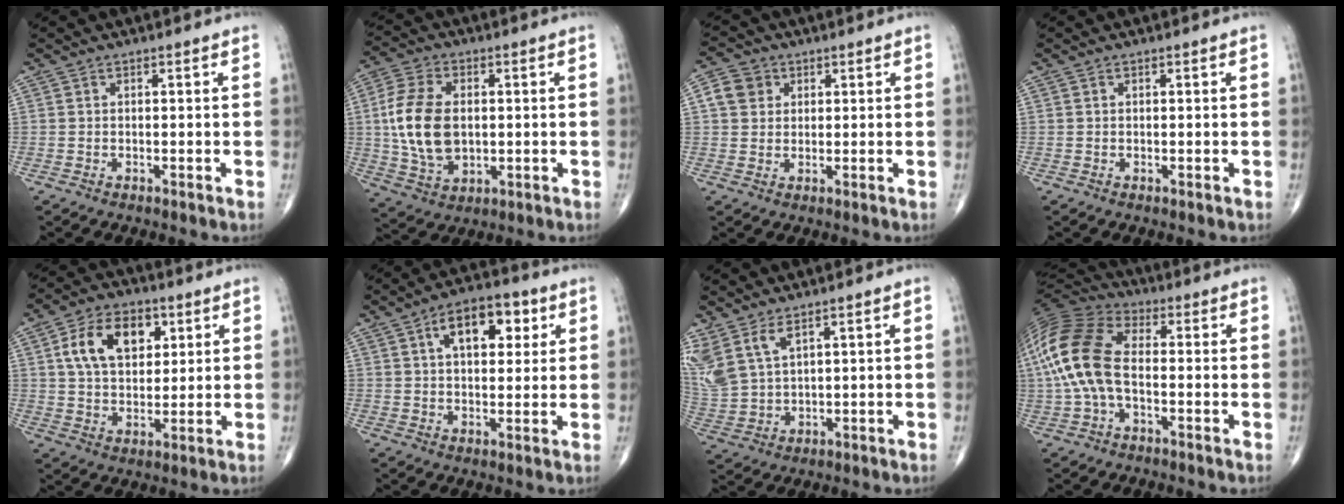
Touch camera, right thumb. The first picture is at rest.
{"total": 13.7, "force": [0.5, 8.6, 10.6], "torque": [-0.208, 0.000, 0.014]}
{"total": 5.1, "force": [1.5, 4.5, 1.8], "torque": [-0.018, 0.005, 0.022]}
{"total": 0.0}
{"total": 12.6, "force": [4.3, 8.0, 8.7], "torque": [-0.121, -0.005, 0.075]}
{"total": 10.8, "force": [3.9, 5.9, 8.2], "torque": [-0.092, 0.006, 0.055]}
{"total": 10.2, "force": [5.7, 5.1, 6.7], "torque": [-0.167, -0.019, 0.132]}
{"total": 16.3, "force": [-1.0, 9.2, 13.5], "torque": [-0.302, 0.032, -0.027]}